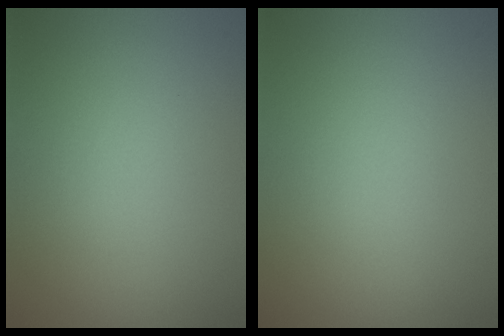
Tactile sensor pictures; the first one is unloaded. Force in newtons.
{"total": 0.0}